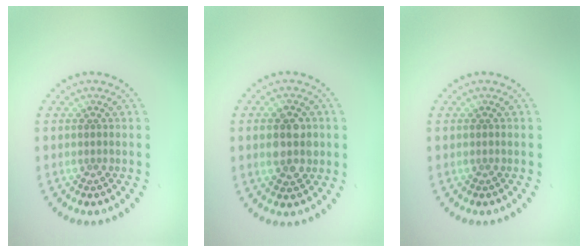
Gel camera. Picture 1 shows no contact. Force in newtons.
{"total": 3.5, "press": 3.5, "slide": 0.1}
{"total": 0.0}